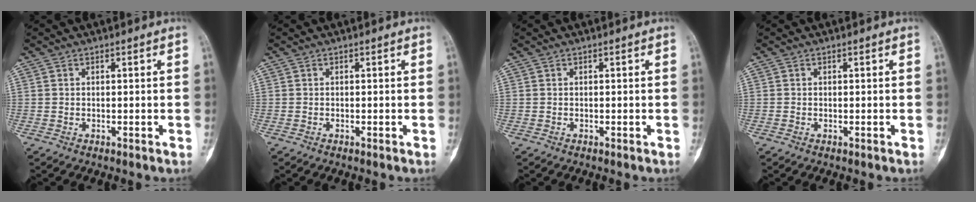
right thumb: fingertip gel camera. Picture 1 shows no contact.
{"total": 0.0}
{"total": 0.0}
{"total": 0.0}